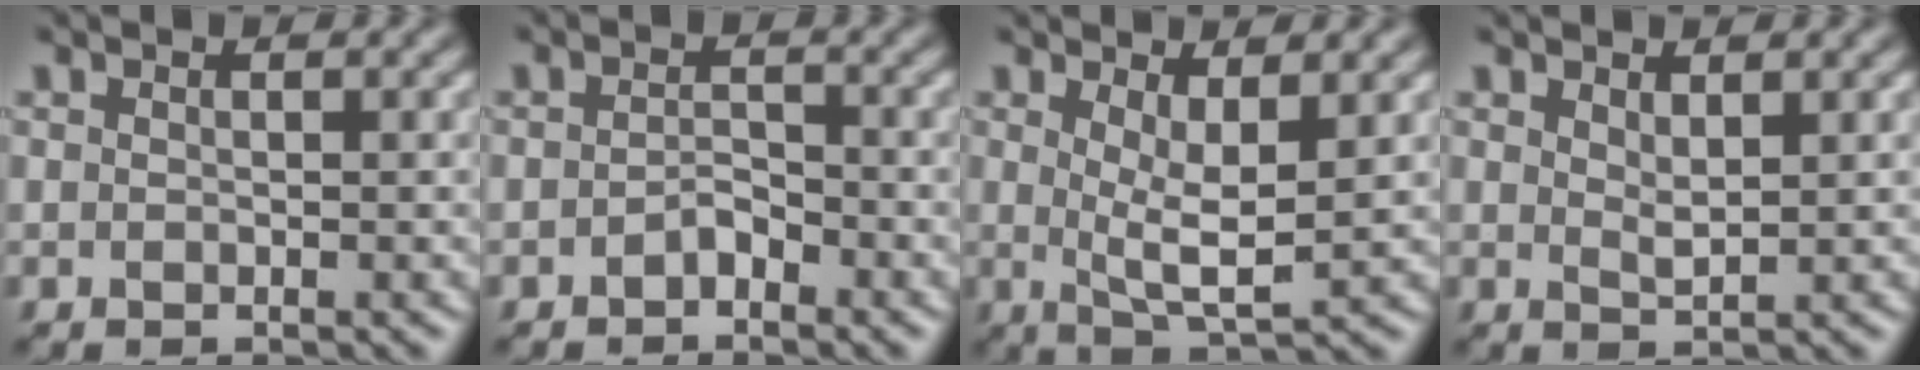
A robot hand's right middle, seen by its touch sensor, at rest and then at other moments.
{"total": 1.3, "force": [-0.8, 0.7, 0.8], "torque": [-0.015, 0.004, -0.016]}
{"total": 4.1, "force": [1.0, 1.1, 3.8], "torque": [-0.069, -0.012, 0.022]}
{"total": 1.3, "force": [1.0, 0.3, 0.9], "torque": [-0.019, -0.003, 0.019]}